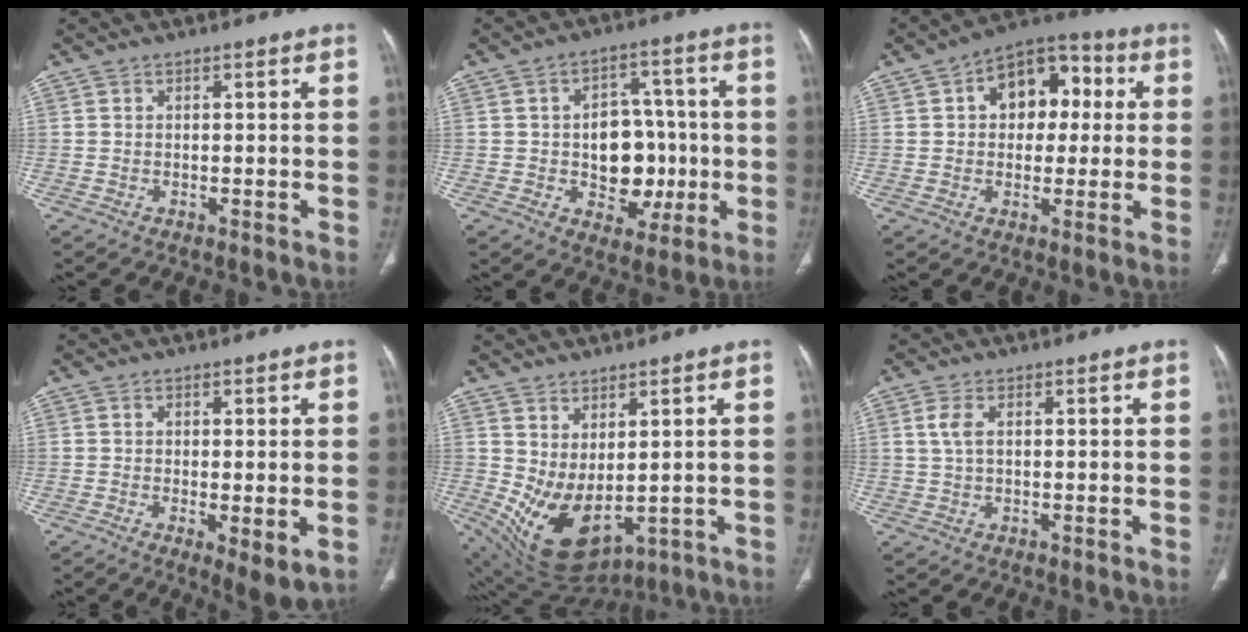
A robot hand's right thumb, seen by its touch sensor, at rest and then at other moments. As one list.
[{"total": 11.9, "force": [-1.5, 8.8, 7.9], "torque": [-0.060, 0.028, -0.012]}, {"total": 12.8, "force": [2.6, 8.6, 9.1], "torque": [-0.084, 0.025, 0.029]}, {"total": 5.7, "force": [-1.4, 1.7, 5.3], "torque": [-0.088, -0.019, -0.020]}, {"total": 12.0, "force": [0.0, 6.4, 10.1], "torque": [-0.172, -0.021, 0.035]}, {"total": 1.6, "force": [0.5, 1.0, 1.1], "torque": [-0.025, 0.003, 0.013]}]